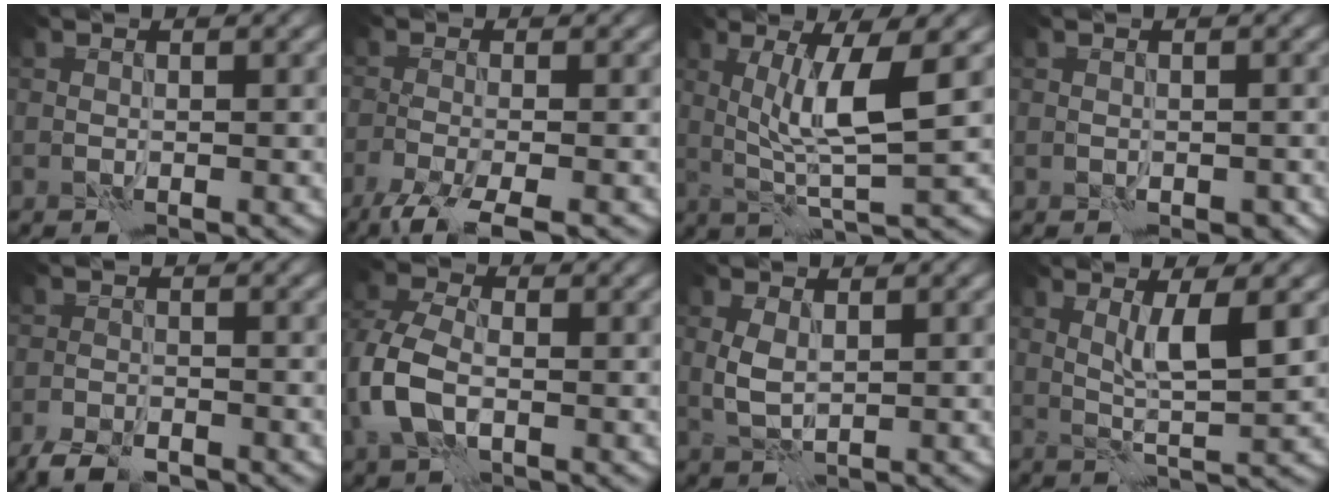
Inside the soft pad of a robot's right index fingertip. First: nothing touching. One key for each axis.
{"total": 5.3, "fx": -3.9, "fy": 1.1, "fz": 3.3, "tx": -0.054, "ty": -0.019, "tz": -0.078}
{"total": 5.5, "fx": 1.3, "fy": 0.8, "fz": 5.3, "tx": -0.106, "ty": -0.004, "tz": 0.026}
{"total": 1.0, "fx": -0.5, "fy": 0.8, "fz": 0.5, "tx": -0.012, "ty": -0.002, "tz": -0.006}
{"total": 3.6, "fx": -2.9, "fy": 1.4, "fz": 1.5, "tx": -0.023, "ty": -0.008, "tz": -0.058}
{"total": 5.5, "fx": -1.0, "fy": 3.7, "fz": 4.0, "tx": -0.104, "ty": 0.001, "tz": -0.032}
{"total": 2.0, "fx": 0.6, "fy": 1.1, "fz": 1.5, "tx": -0.039, "ty": -0.002, "tz": 0.015}
{"total": 4.0, "fx": 1.4, "fy": 0.5, "fz": 3.7, "tx": -0.069, "ty": -0.006, "tz": 0.029}